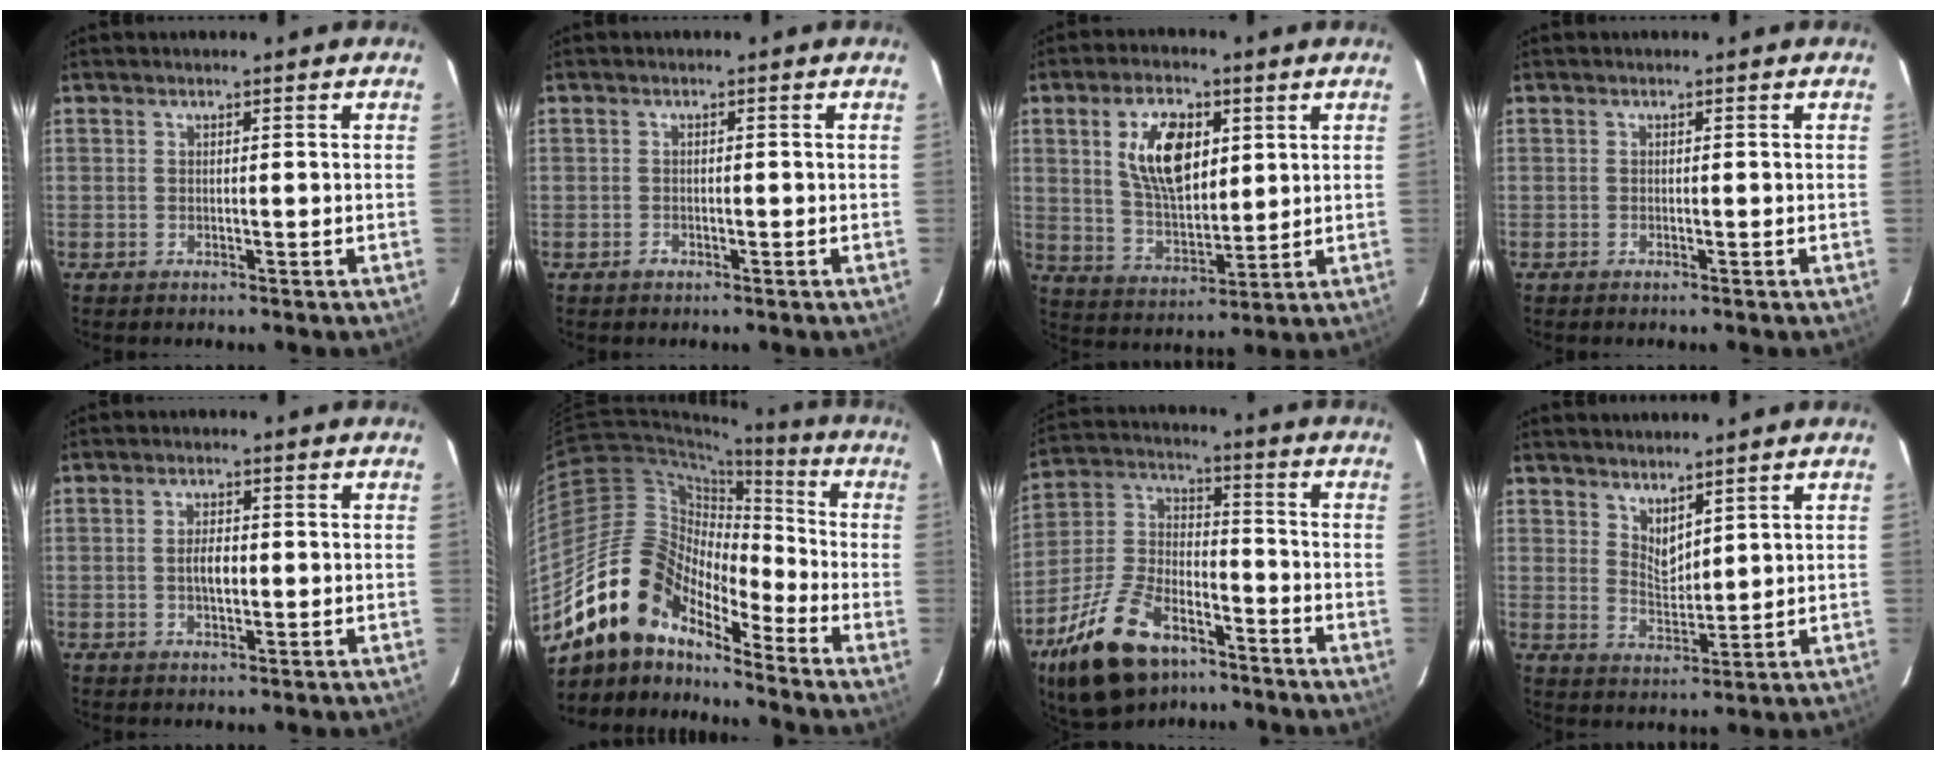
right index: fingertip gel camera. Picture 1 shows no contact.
{"total": 1.1, "force": [-0.7, 0.8, 0.1], "torque": [0.000, 0.002, -0.012]}
{"total": 12.4, "force": [4.0, 6.5, 9.8], "torque": [-0.177, 0.011, 0.083]}
{"total": 0.0}
{"total": 3.2, "force": [-0.2, 1.5, 2.8], "torque": [-0.052, 0.003, -0.004]}
{"total": 16.1, "force": [-13.3, 6.2, 6.5], "torque": [-0.116, 0.009, -0.260]}
{"total": 20.3, "force": [-12.8, 10.5, 11.7], "torque": [-0.246, 0.005, -0.223]}
{"total": 4.6, "force": [3.7, 1.7, 2.0], "torque": [-0.030, -0.007, 0.069]}